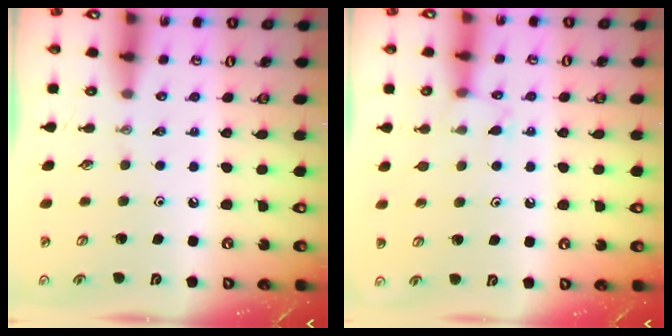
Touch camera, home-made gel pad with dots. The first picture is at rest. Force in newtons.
{"total": 5.2, "press": 5.1, "slide": 0.7}